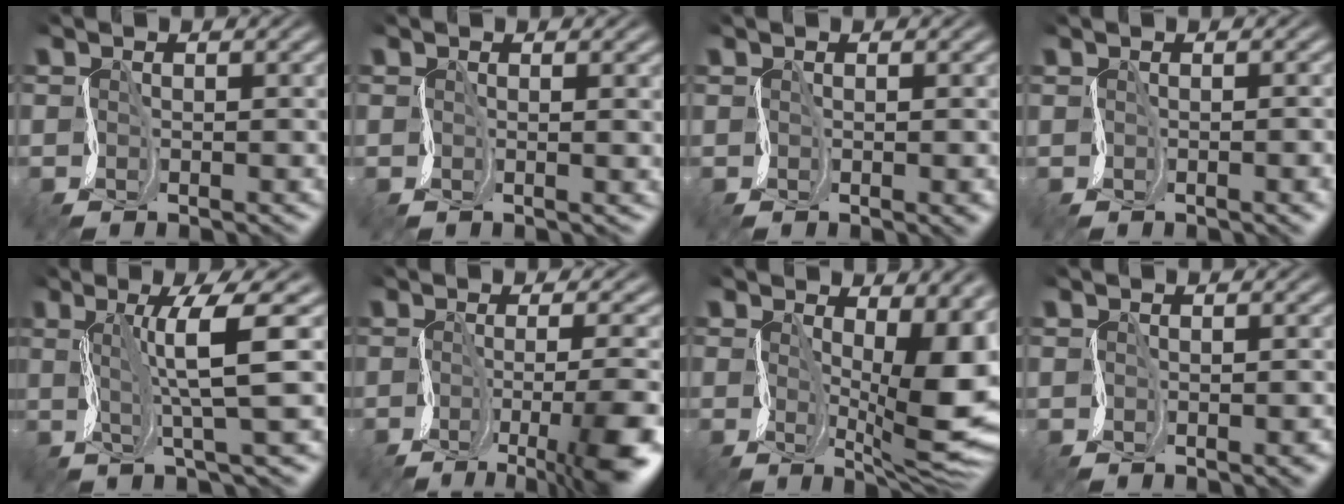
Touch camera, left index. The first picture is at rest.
{"total": 1.8, "force": [0.6, 0.8, 1.5], "torque": [-0.004, 0.009, 0.008]}
{"total": 2.0, "force": [0.1, 0.7, 1.8], "torque": [-0.015, 0.003, 0.005]}
{"total": 4.2, "force": [-0.1, 2.0, 3.7], "torque": [-0.021, 0.011, 0.003]}
{"total": 6.0, "force": [1.4, 0.6, 5.8], "torque": [-0.089, 0.013, 0.025]}
{"total": 9.0, "force": [-3.1, 2.2, 8.2], "torque": [-0.108, 0.000, -0.046]}
{"total": 12.3, "force": [0.7, 4.7, 11.4], "torque": [-0.153, -0.003, 0.023]}
{"total": 2.1, "force": [-0.3, 1.1, 1.8], "torque": [0.000, 0.005, 0.004]}